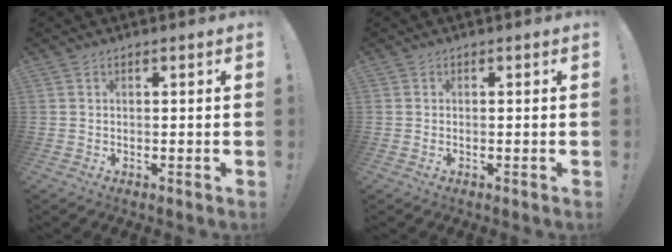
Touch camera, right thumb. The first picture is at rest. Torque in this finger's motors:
{"motor_torque": [0.34, -0.35, 0.15, -0.05, 0.00]}